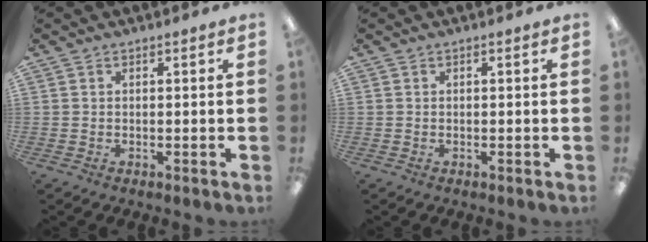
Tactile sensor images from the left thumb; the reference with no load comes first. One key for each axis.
{"total": 0.0}